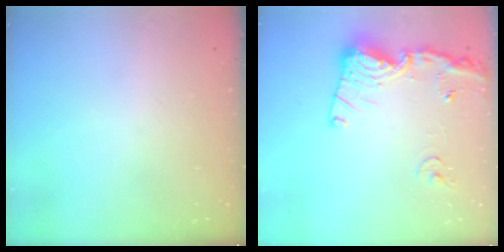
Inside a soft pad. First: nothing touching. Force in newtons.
{"total": 15.8, "press": 15.7, "slide": 1.8}